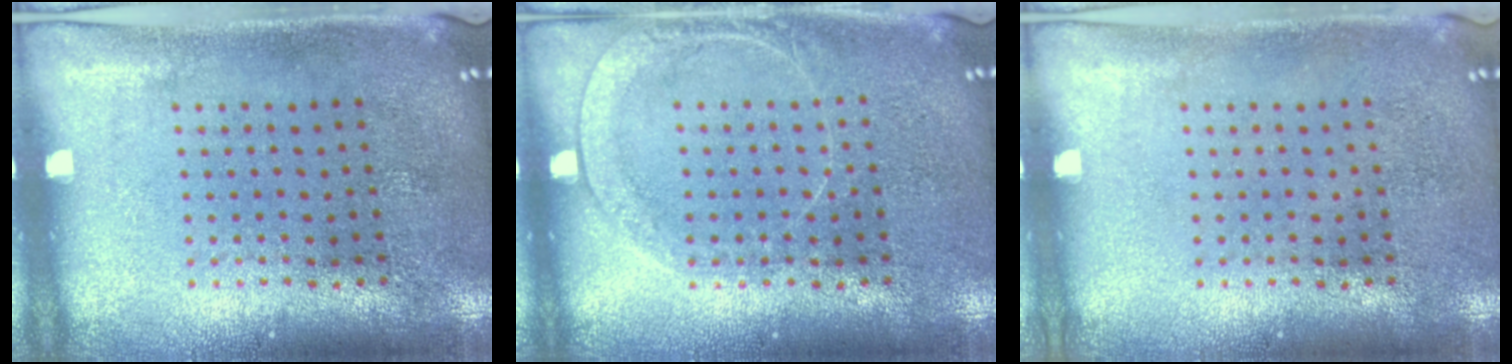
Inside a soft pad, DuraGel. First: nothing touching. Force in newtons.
{"total": 1.5, "press": 1.4, "slide": 0.4}
{"total": 0.0}